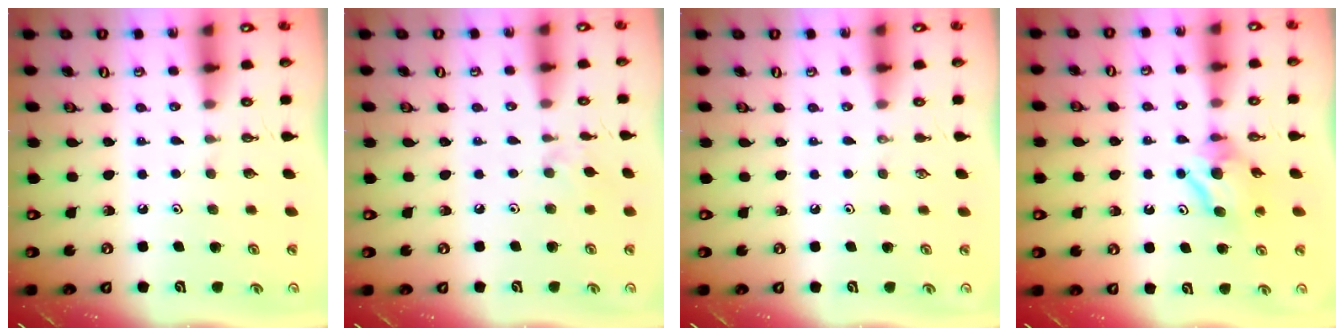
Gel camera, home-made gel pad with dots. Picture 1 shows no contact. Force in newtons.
{"total": 3.6, "press": 3.6, "slide": 0.5}
{"total": 0.0}
{"total": 7.9, "press": 7.9, "slide": 0.2}